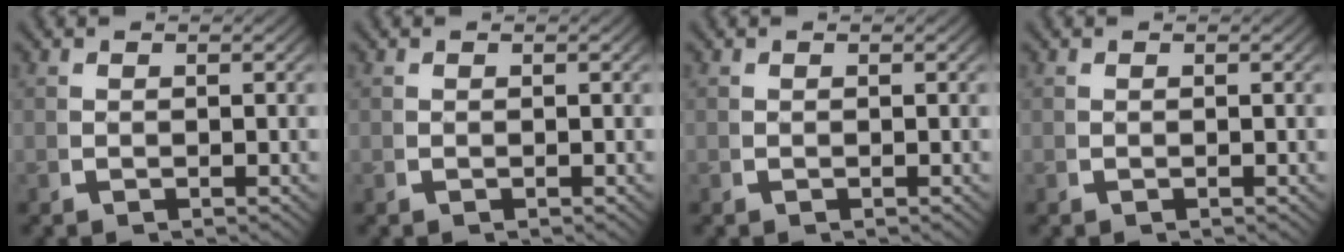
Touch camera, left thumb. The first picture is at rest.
{"total": 0.0}
{"total": 0.0}
{"total": 0.0}